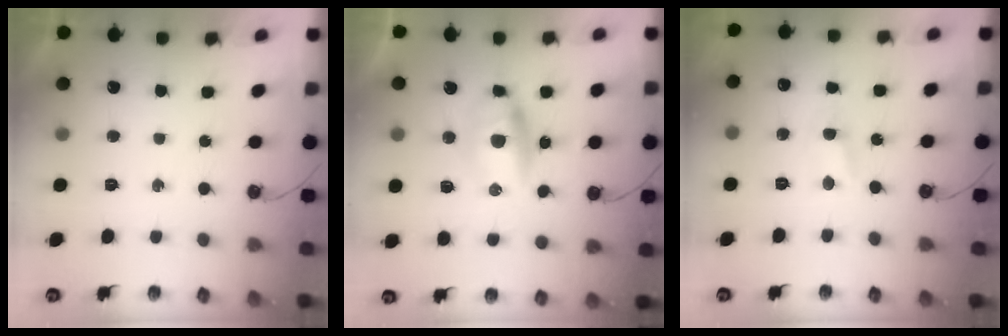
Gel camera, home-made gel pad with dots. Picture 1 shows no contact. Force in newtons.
{"total": 15.2, "press": 9.5, "slide": 11.9}
{"total": 3.9, "press": 3.8, "slide": 0.3}